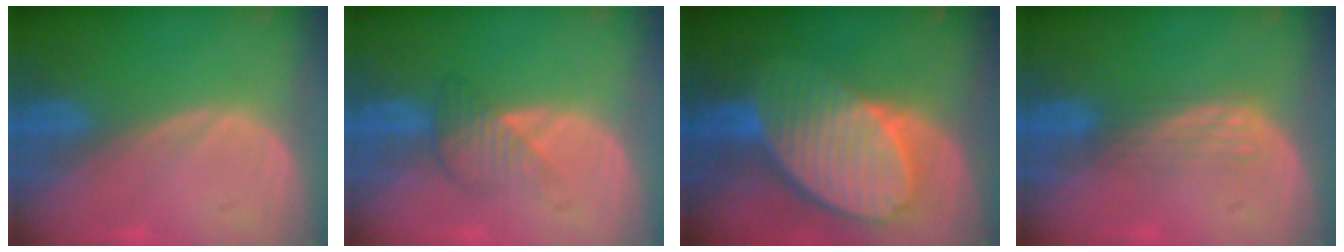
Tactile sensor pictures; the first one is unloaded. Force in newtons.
{"total": 3.3, "press": 3.3, "slide": 0.2}
{"total": 10.3, "press": 9.0, "slide": 5.0}
{"total": 2.9, "press": 2.6, "slide": 1.4}